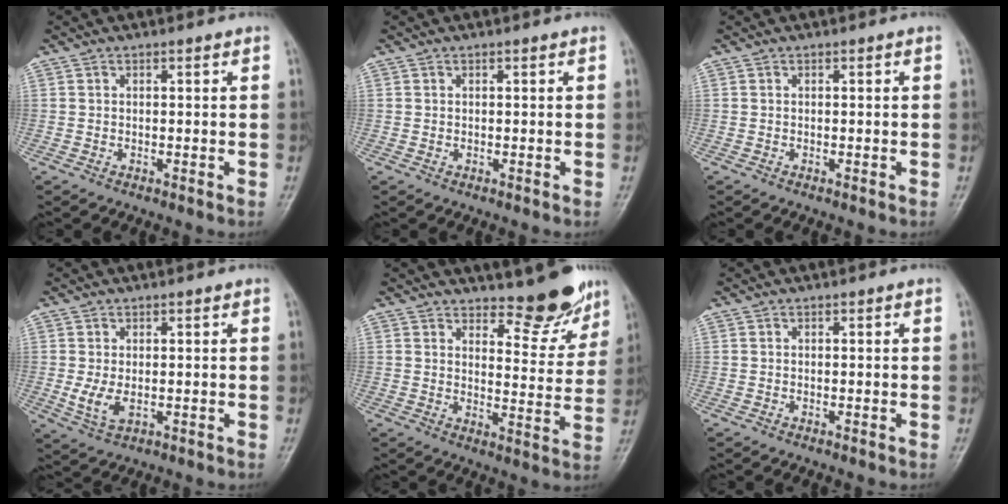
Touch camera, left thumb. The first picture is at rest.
{"total": 0.6, "force": [0.3, 0.3, 0.4], "torque": [-0.007, 0.000, 0.005]}
{"total": 0.0}
{"total": 4.5, "force": [0.3, 2.5, 3.7], "torque": [-0.072, -0.011, 0.012]}
{"total": 9.8, "force": [8.4, 3.3, 3.9], "torque": [-0.024, -0.076, 0.115]}
{"total": 0.0}